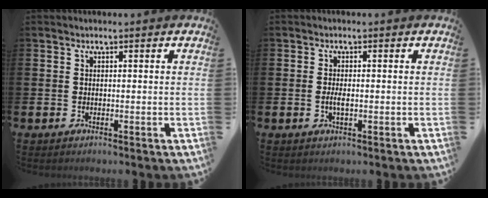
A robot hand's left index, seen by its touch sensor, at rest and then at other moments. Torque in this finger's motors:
{"motor_torque": [0.26, 0.16, 0.05, 0.07]}